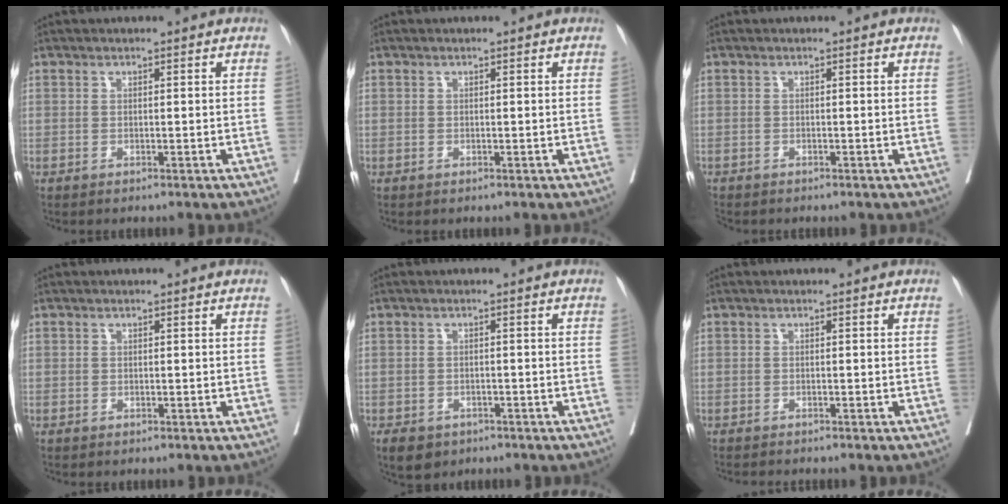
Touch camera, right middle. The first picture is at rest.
{"total": 0.0}
{"total": 2.5, "force": [-2.1, 0.9, 0.8], "torque": [-0.021, -0.006, -0.031]}
{"total": 0.0}
{"total": 5.8, "force": [-3.9, 3.8, 2.0], "torque": [-0.035, -0.003, -0.053]}
{"total": 1.5, "force": [-1.4, -0.2, 0.3], "torque": [-0.007, -0.005, -0.019]}